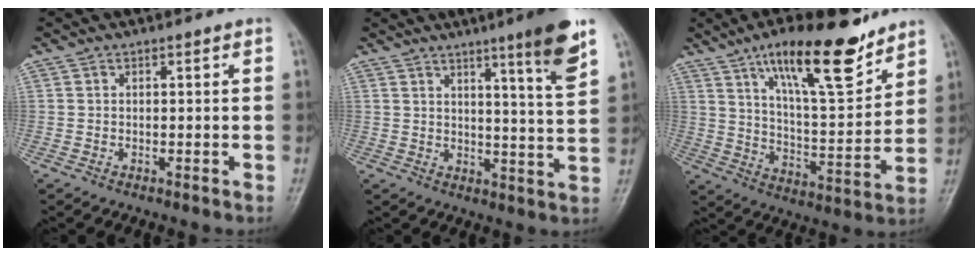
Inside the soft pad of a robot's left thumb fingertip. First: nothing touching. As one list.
[{"total": 10.6, "force": [6.4, 0.2, 8.4], "torque": [-0.113, -0.040, 0.089]}, {"total": 18.5, "force": [12.4, 5.4, 12.7], "torque": [-0.174, -0.067, 0.209]}]